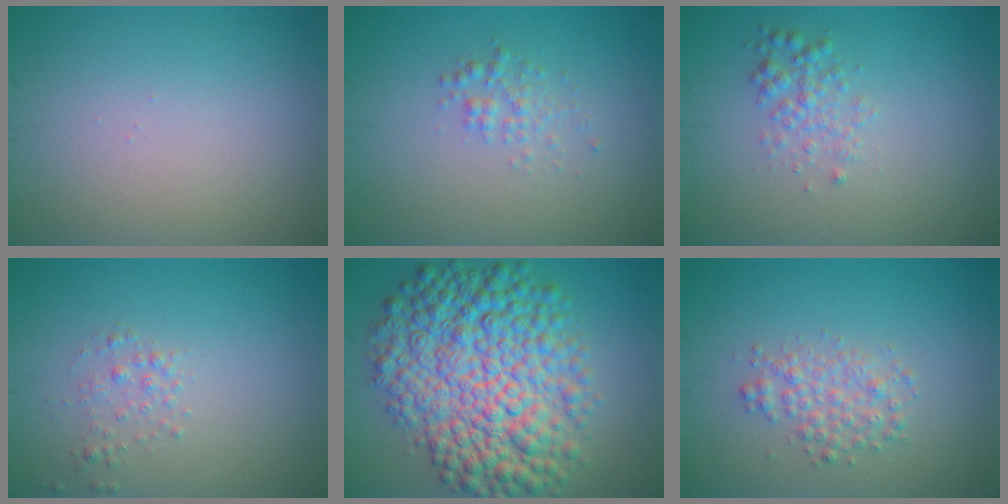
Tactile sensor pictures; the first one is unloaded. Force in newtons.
{"total": 1.5, "press": 1.5, "slide": 0.0}
{"total": 1.9, "press": 1.9, "slide": 0.0}
{"total": 1.3, "press": 1.2, "slide": 0.1}
{"total": 11.8, "press": 11.8, "slide": 0.0}
{"total": 2.5, "press": 2.5, "slide": 0.1}